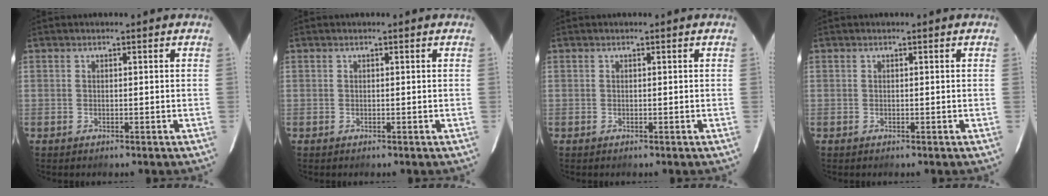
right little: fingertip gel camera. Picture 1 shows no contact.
{"total": 0.0}
{"total": 0.0}
{"total": 0.0}